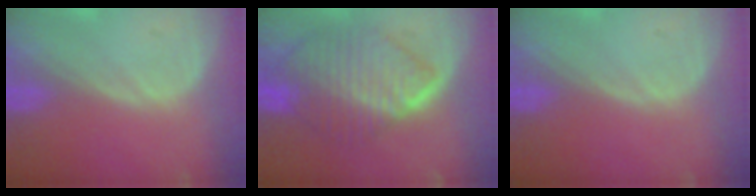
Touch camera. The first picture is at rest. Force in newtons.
{"total": 10.3, "press": 10.2, "slide": 0.9}
{"total": 0.0}